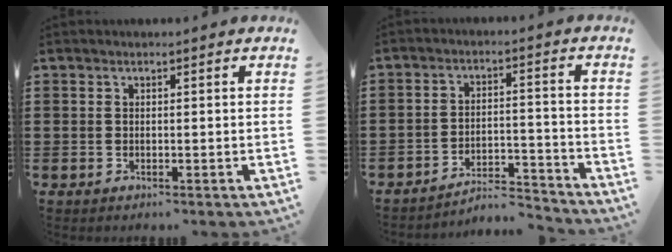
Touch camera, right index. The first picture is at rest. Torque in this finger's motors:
{"motor_torque": [-0.09, -0.54, -0.21, -0.12]}